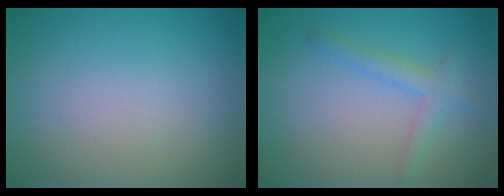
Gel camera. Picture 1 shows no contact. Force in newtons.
{"total": 2.2, "press": 2.2, "slide": 0.1}